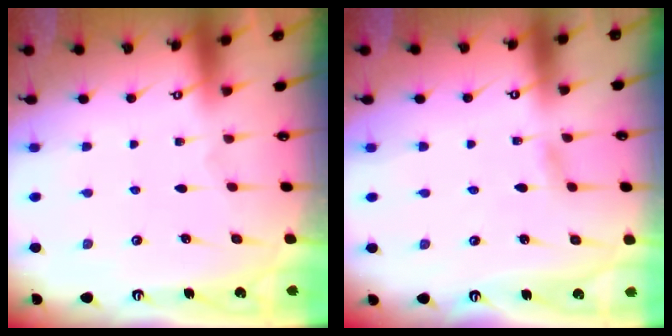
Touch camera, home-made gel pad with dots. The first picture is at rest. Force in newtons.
{"total": 2.8, "press": 2.8, "slide": 0.4}